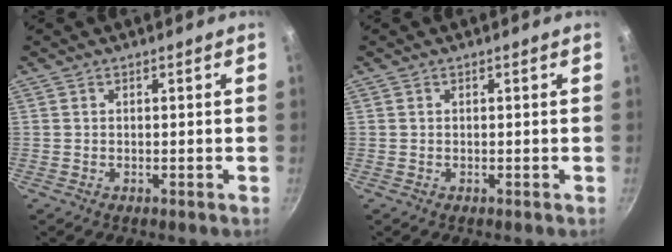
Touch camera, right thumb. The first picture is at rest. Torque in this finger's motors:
{"motor_torque": [0.13, 0.18, 0.03, 0.00, 0.03]}